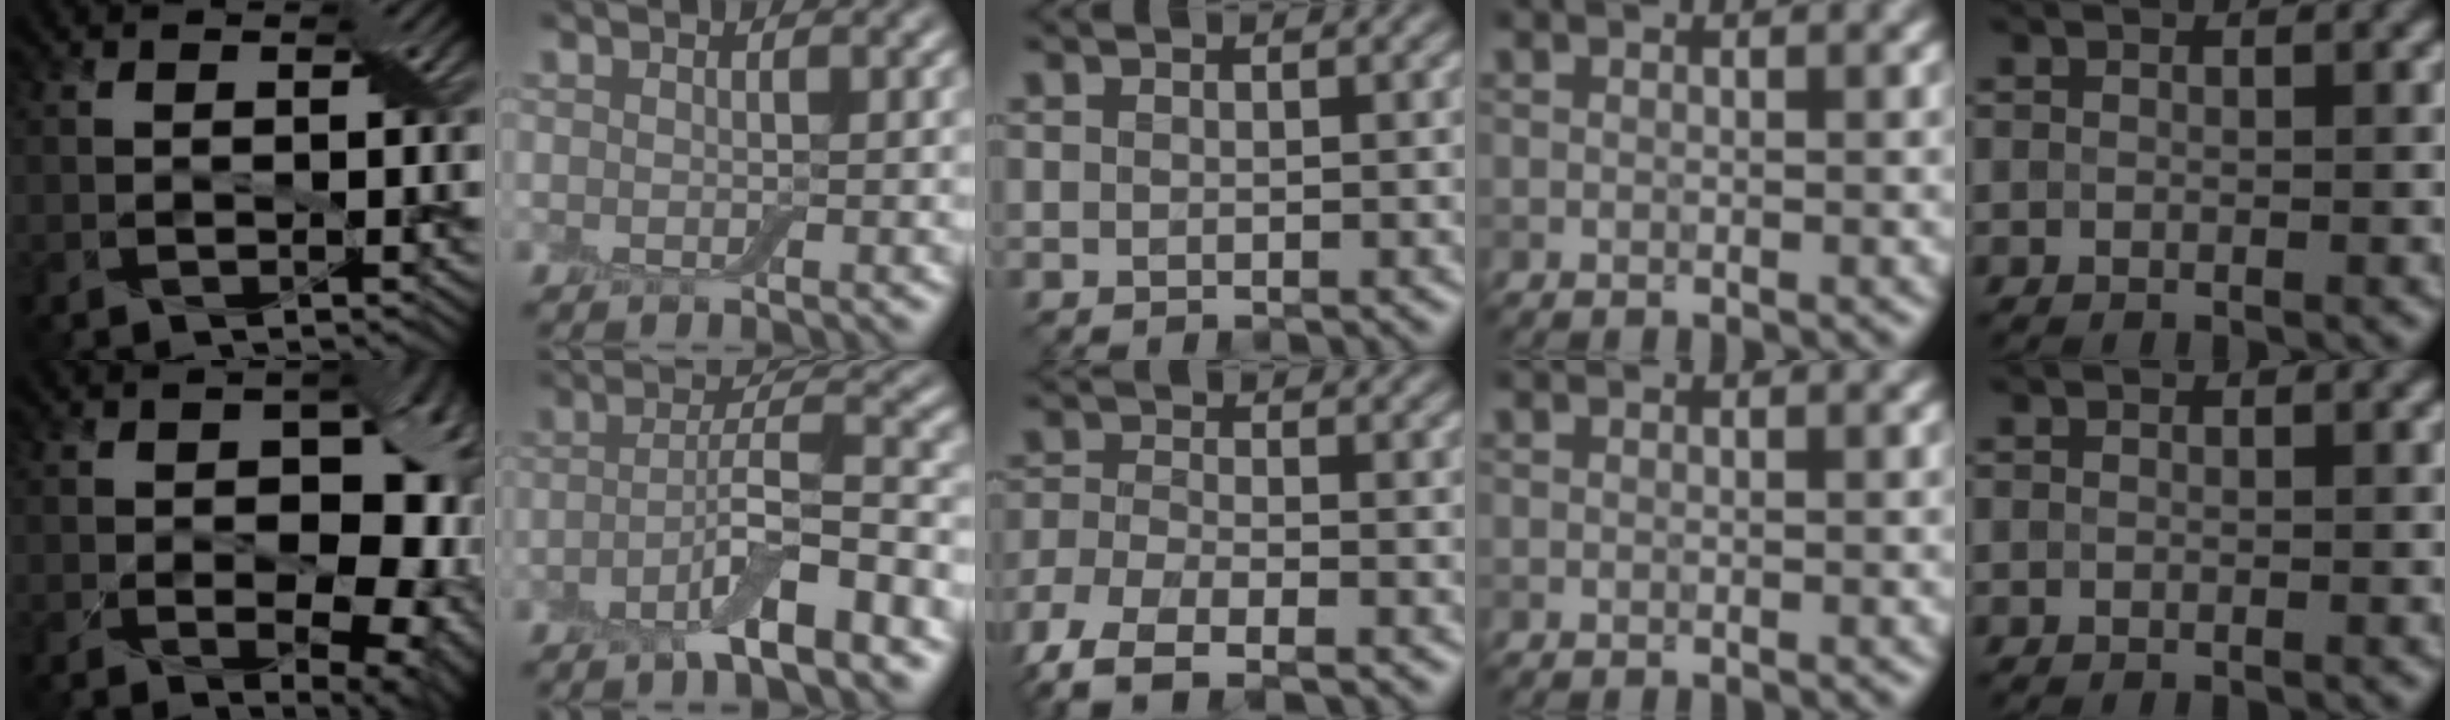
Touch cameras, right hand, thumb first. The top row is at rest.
{"thumb": {"total": 13.6, "force": [-0.9, 8.6, 10.5], "torque": [-0.095, -0.003, 0.012]}, "index": {"total": 5.8, "force": [-3.2, 1.0, 4.8], "torque": [-0.080, 0.007, -0.060]}, "middle": {"total": 6.0, "force": [-4.3, 2.1, 3.7], "torque": [-0.078, -0.013, -0.092]}}